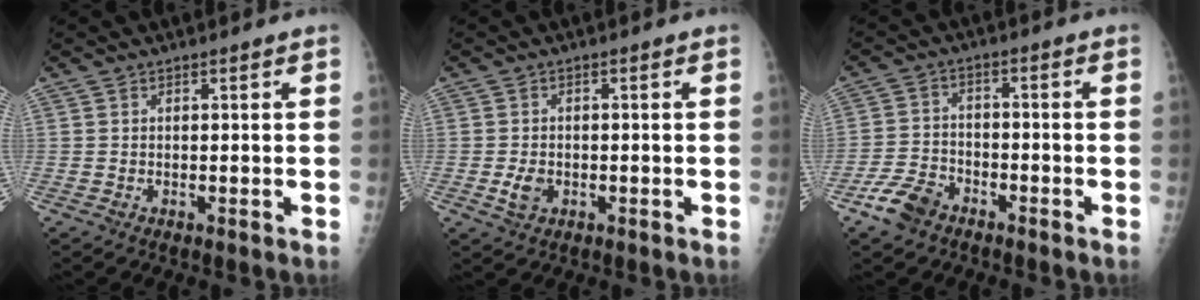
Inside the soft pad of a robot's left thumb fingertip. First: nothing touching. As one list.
[{"total": 2.9, "force": [-0.9, 2.1, 1.8], "torque": [-0.029, 0.001, -0.013]}, {"total": 6.9, "force": [-4.7, 4.0, 3.0], "torque": [-0.055, 0.021, -0.090]}]